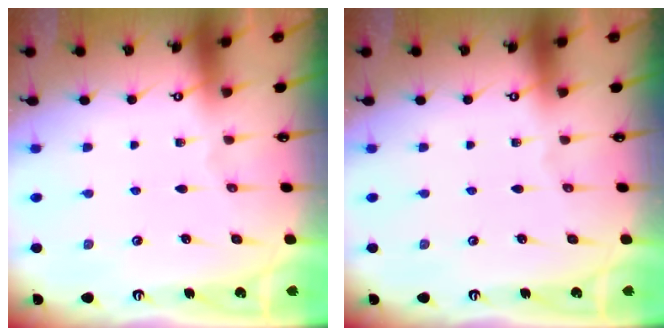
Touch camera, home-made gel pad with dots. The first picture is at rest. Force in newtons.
{"total": 0.0}